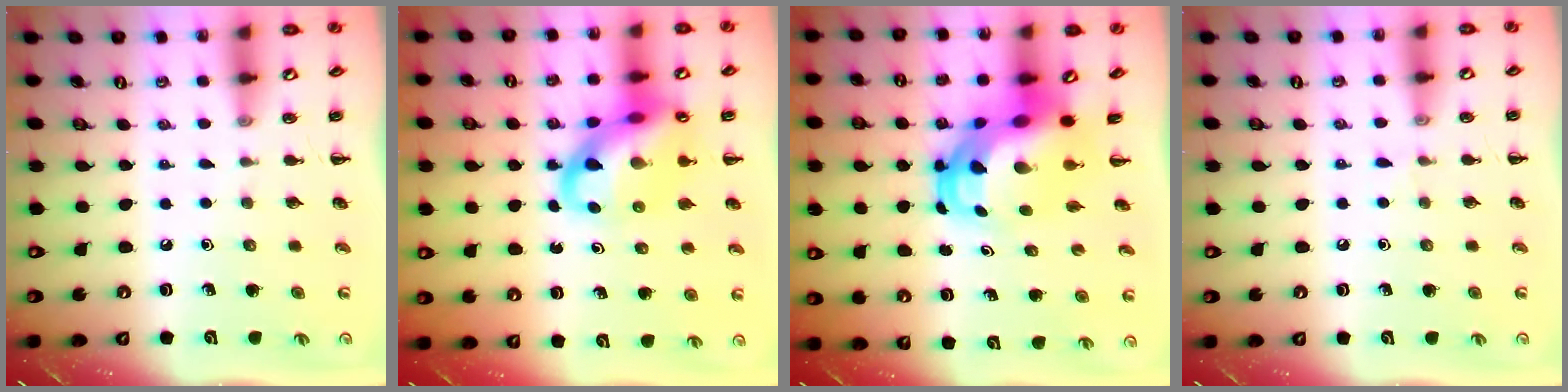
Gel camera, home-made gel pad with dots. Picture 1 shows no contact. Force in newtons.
{"total": 15.9, "press": 15.5, "slide": 3.6}
{"total": 9.0, "press": 8.6, "slide": 2.5}
{"total": 3.2, "press": 3.1, "slide": 1.0}